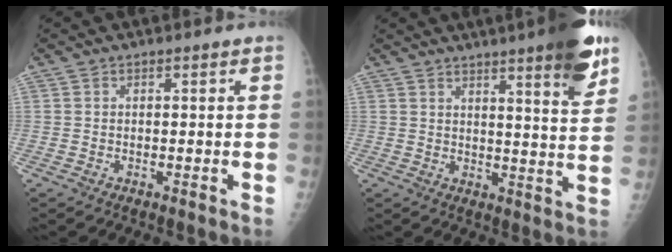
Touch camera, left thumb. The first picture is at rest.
{"total": 12.1, "force": [7.7, 1.3, 9.3], "torque": [-0.111, -0.038, 0.097]}